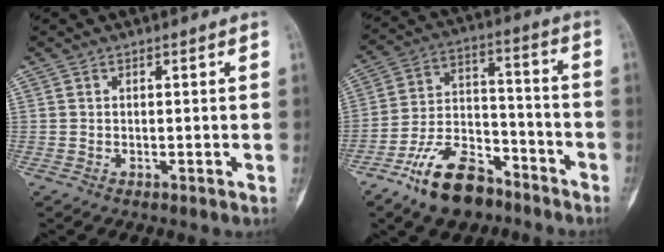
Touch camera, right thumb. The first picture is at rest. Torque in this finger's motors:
{"motor_torque": [2.06, 0.84, 1.13, -0.97, 0.27]}